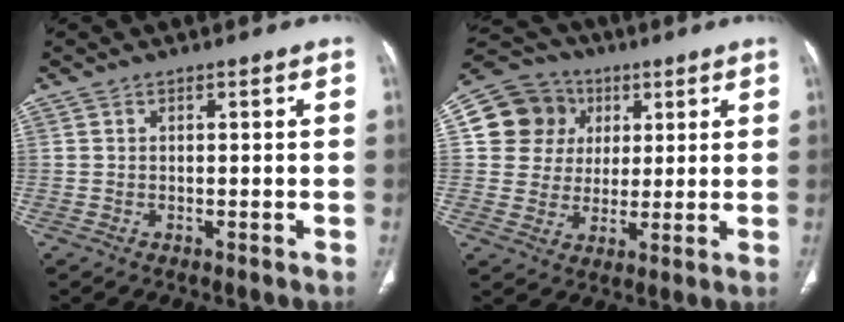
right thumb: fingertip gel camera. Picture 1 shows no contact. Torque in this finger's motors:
{"motor_torque": [0.29, 2.18, 0.27, -0.41, -0.03]}